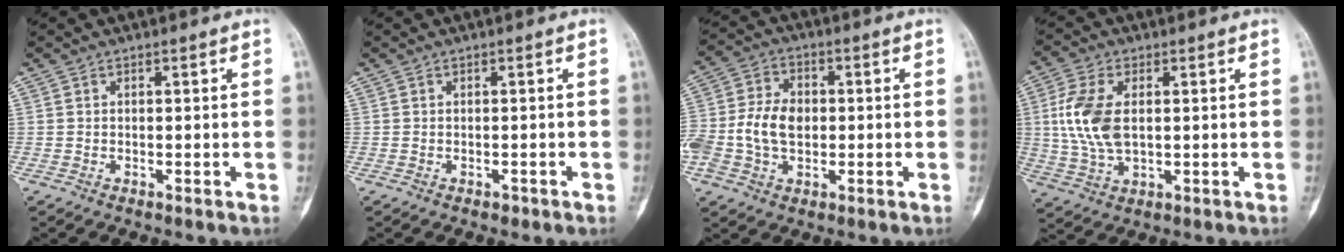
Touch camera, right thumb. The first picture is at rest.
{"total": 0.6, "force": [-0.4, 0.5, 0.1], "torque": [-0.003, 0.003, -0.006]}
{"total": 11.1, "force": [-1.0, 8.0, 7.7], "torque": [-0.151, 0.019, -0.021]}
{"total": 10.7, "force": [1.3, 5.9, 8.8], "torque": [-0.194, -0.003, 0.028]}